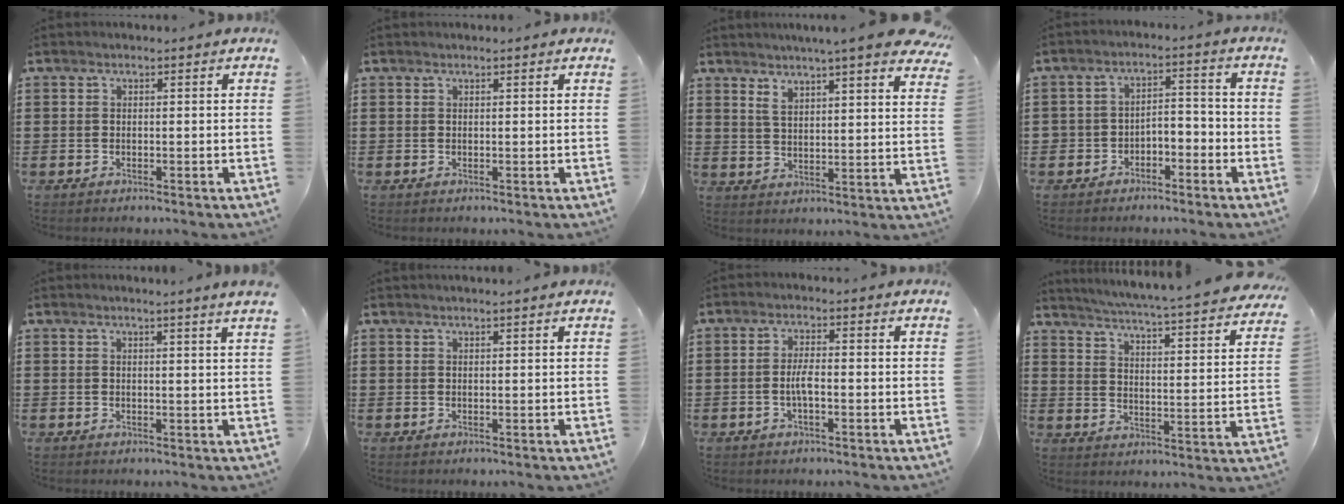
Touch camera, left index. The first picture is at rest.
{"total": 0.0}
{"total": 5.5, "force": [4.6, 0.3, 3.0], "torque": [-0.069, -0.021, 0.076]}
{"total": 3.5, "force": [-3.1, 1.3, 0.7], "torque": [-0.017, 0.009, -0.067]}
{"total": 1.8, "force": [1.4, -0.8, 0.8], "torque": [-0.014, -0.007, 0.025]}
{"total": 1.0, "force": [0.9, -0.1, 0.5], "torque": [-0.009, -0.002, 0.017]}
{"total": 3.1, "force": [-0.8, 0.8, 2.9], "torque": [-0.066, -0.002, -0.021]}
{"total": 4.3, "force": [3.9, -0.9, 1.5], "torque": [-0.052, -0.043, 0.057]}